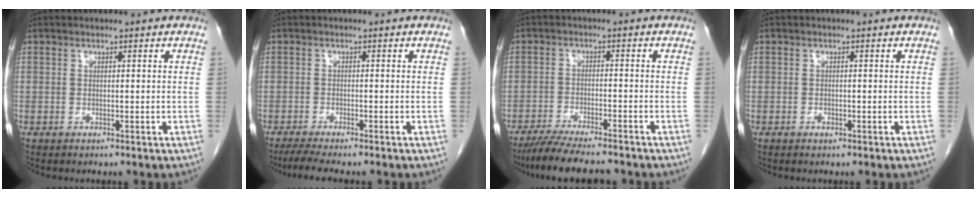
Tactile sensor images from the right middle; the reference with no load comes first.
{"total": 5.8, "force": [-4.8, 0.3, 3.3], "torque": [-0.052, -0.016, -0.076]}
{"total": 10.9, "force": [-9.4, 1.0, 5.4], "torque": [-0.087, -0.026, -0.147]}
{"total": 0.6, "force": [-0.4, 0.3, 0.4], "torque": [-0.008, 0.002, -0.003]}